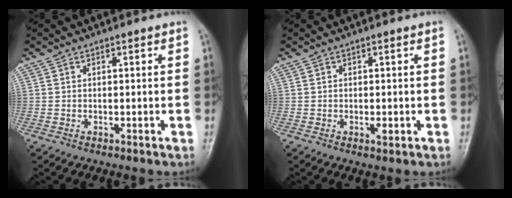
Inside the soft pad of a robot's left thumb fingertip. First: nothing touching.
{"total": 1.5, "force": [-0.3, 0.6, 1.3], "torque": [-0.018, -0.002, -0.003]}